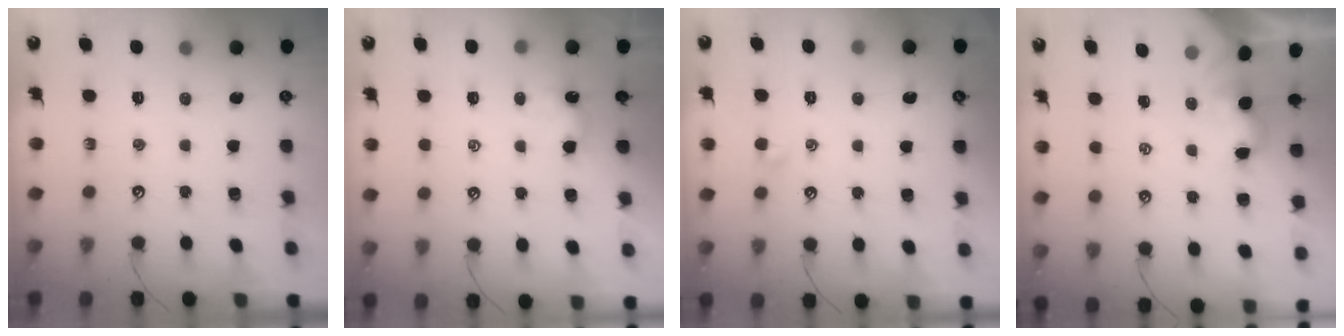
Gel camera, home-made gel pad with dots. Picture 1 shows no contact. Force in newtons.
{"total": 0.7, "press": 0.7, "slide": 0.3}
{"total": 0.7, "press": 0.3, "slide": 0.6}
{"total": 1.9, "press": 1.8, "slide": 0.6}